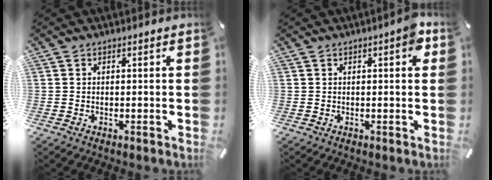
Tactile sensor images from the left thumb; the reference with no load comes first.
{"total": 3.5, "force": [0.9, 1.2, 3.2], "torque": [-0.040, -0.001, 0.008]}